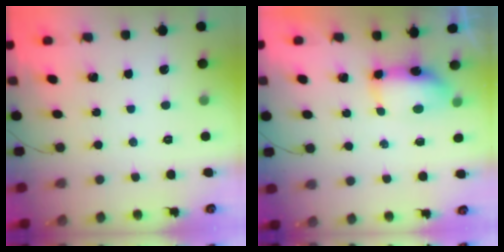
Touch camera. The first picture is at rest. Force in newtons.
{"total": 6.9, "press": 6.9, "slide": 0.6}